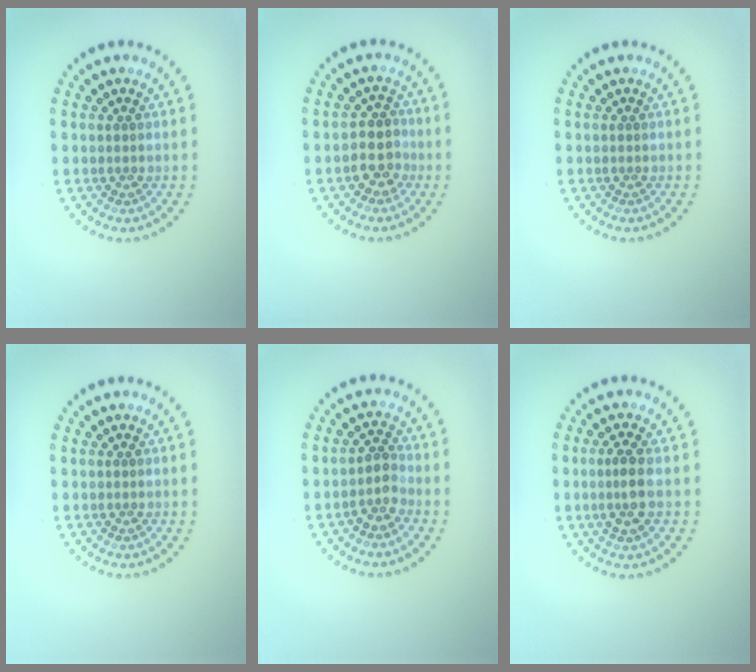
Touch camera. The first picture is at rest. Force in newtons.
{"total": 2.7, "press": 2.4, "slide": 1.1}
{"total": 0.0}
{"total": 0.0}
{"total": 1.8, "press": 1.5, "slide": 1.1}
{"total": 2.5, "press": 2.3, "slide": 1.0}